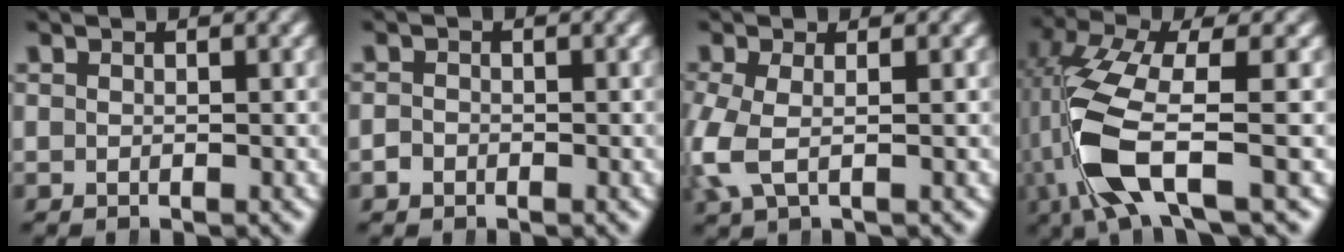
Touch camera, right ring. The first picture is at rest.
{"total": 0.8, "force": [-0.7, 0.4, -0.1], "torque": [0.001, -0.006, -0.010]}
{"total": 3.3, "force": [-0.3, 2.0, 2.7], "torque": [-0.085, -0.012, 0.003]}
{"total": 7.7, "force": [-0.4, 3.2, 7.0], "torque": [-0.170, -0.017, 0.001]}